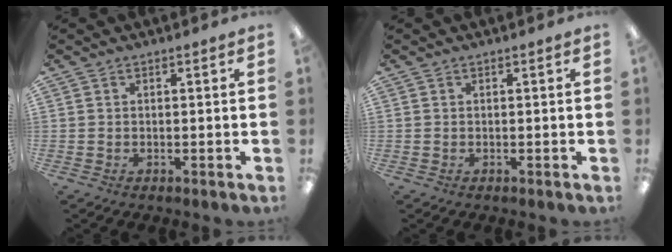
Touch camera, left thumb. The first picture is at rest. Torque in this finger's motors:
{"motor_torque": [-0.07, 0.07, 0.00, 0.00, 0.00]}